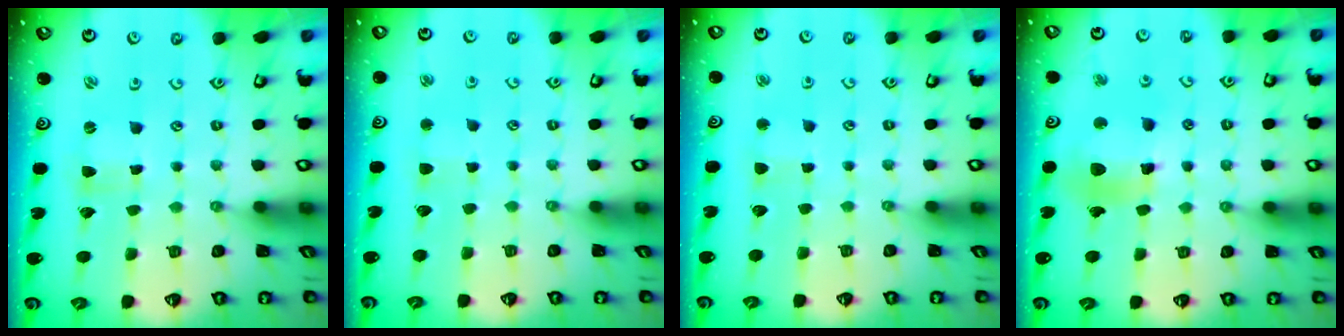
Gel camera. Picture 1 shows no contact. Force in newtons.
{"total": 2.4, "press": 2.3, "slide": 0.5}
{"total": 2.5, "press": 2.5, "slide": 0.3}
{"total": 11.5, "press": 11.4, "slide": 1.2}